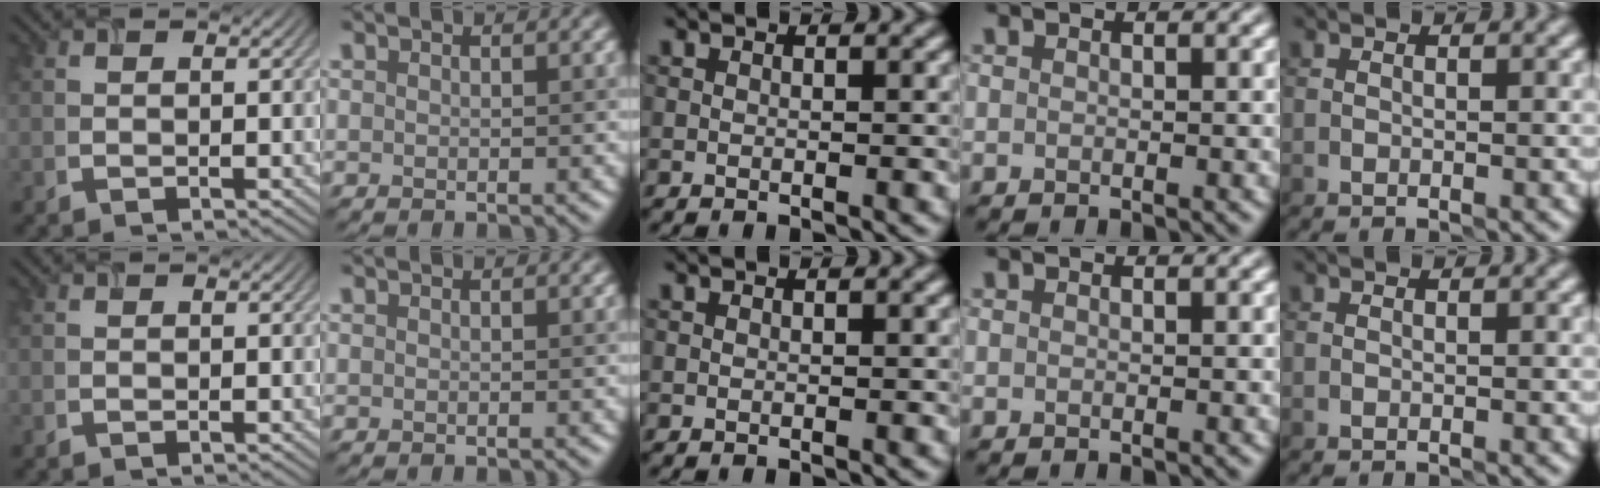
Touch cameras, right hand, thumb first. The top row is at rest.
{}